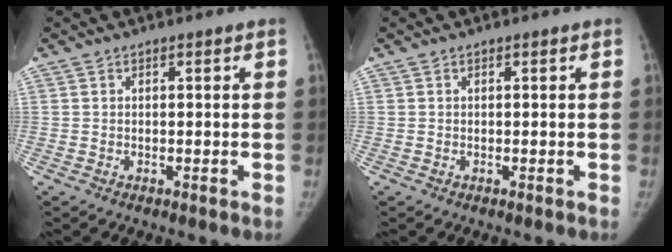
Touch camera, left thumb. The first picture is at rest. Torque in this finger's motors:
{"motor_torque": [0.00, 0.00, 0.09, -0.05, 0.00]}